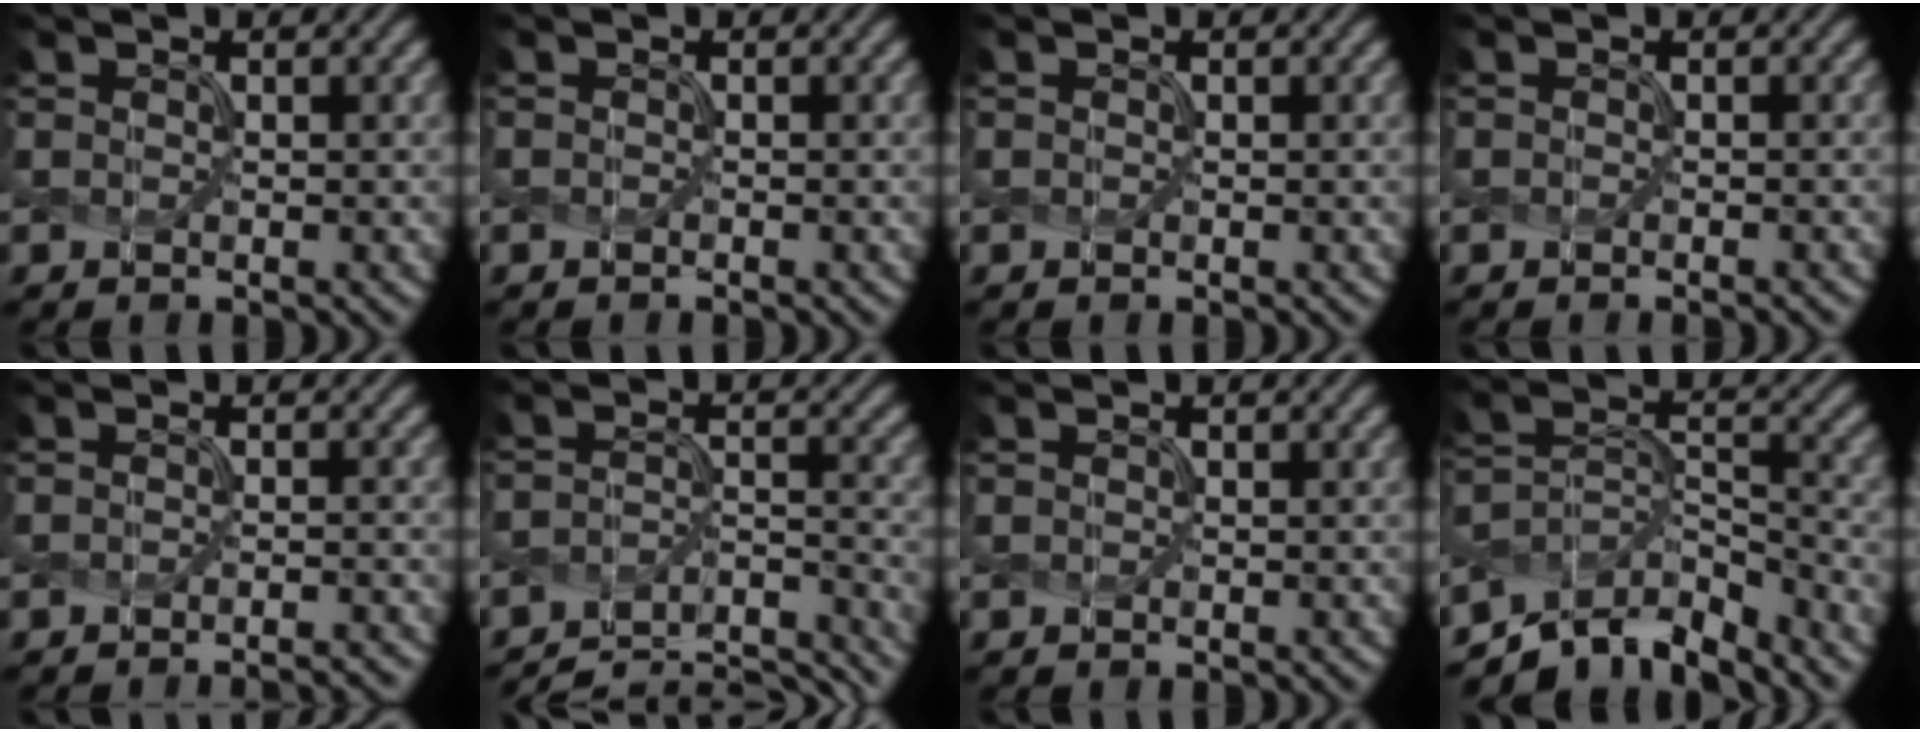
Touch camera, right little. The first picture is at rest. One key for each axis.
{"total": 0.0}
{"total": 0.0}
{"total": 0.8, "fx": -0.4, "fy": 0.3, "fz": 0.6, "tx": 0.000, "ty": -0.001, "tz": -0.008}
{"total": 2.6, "fx": -1.8, "fy": 0.7, "fz": 1.7, "tx": -0.007, "ty": 0.005, "tz": -0.024}
{"total": 9.9, "fx": -8.8, "fy": 2.4, "fz": 3.9, "tx": -0.051, "ty": 0.000, "tz": -0.128}
{"total": 0.0}
{"total": 7.5, "fx": -6.3, "fy": 2.8, "fz": 3.0, "tx": -0.044, "ty": -0.006, "tz": -0.117}